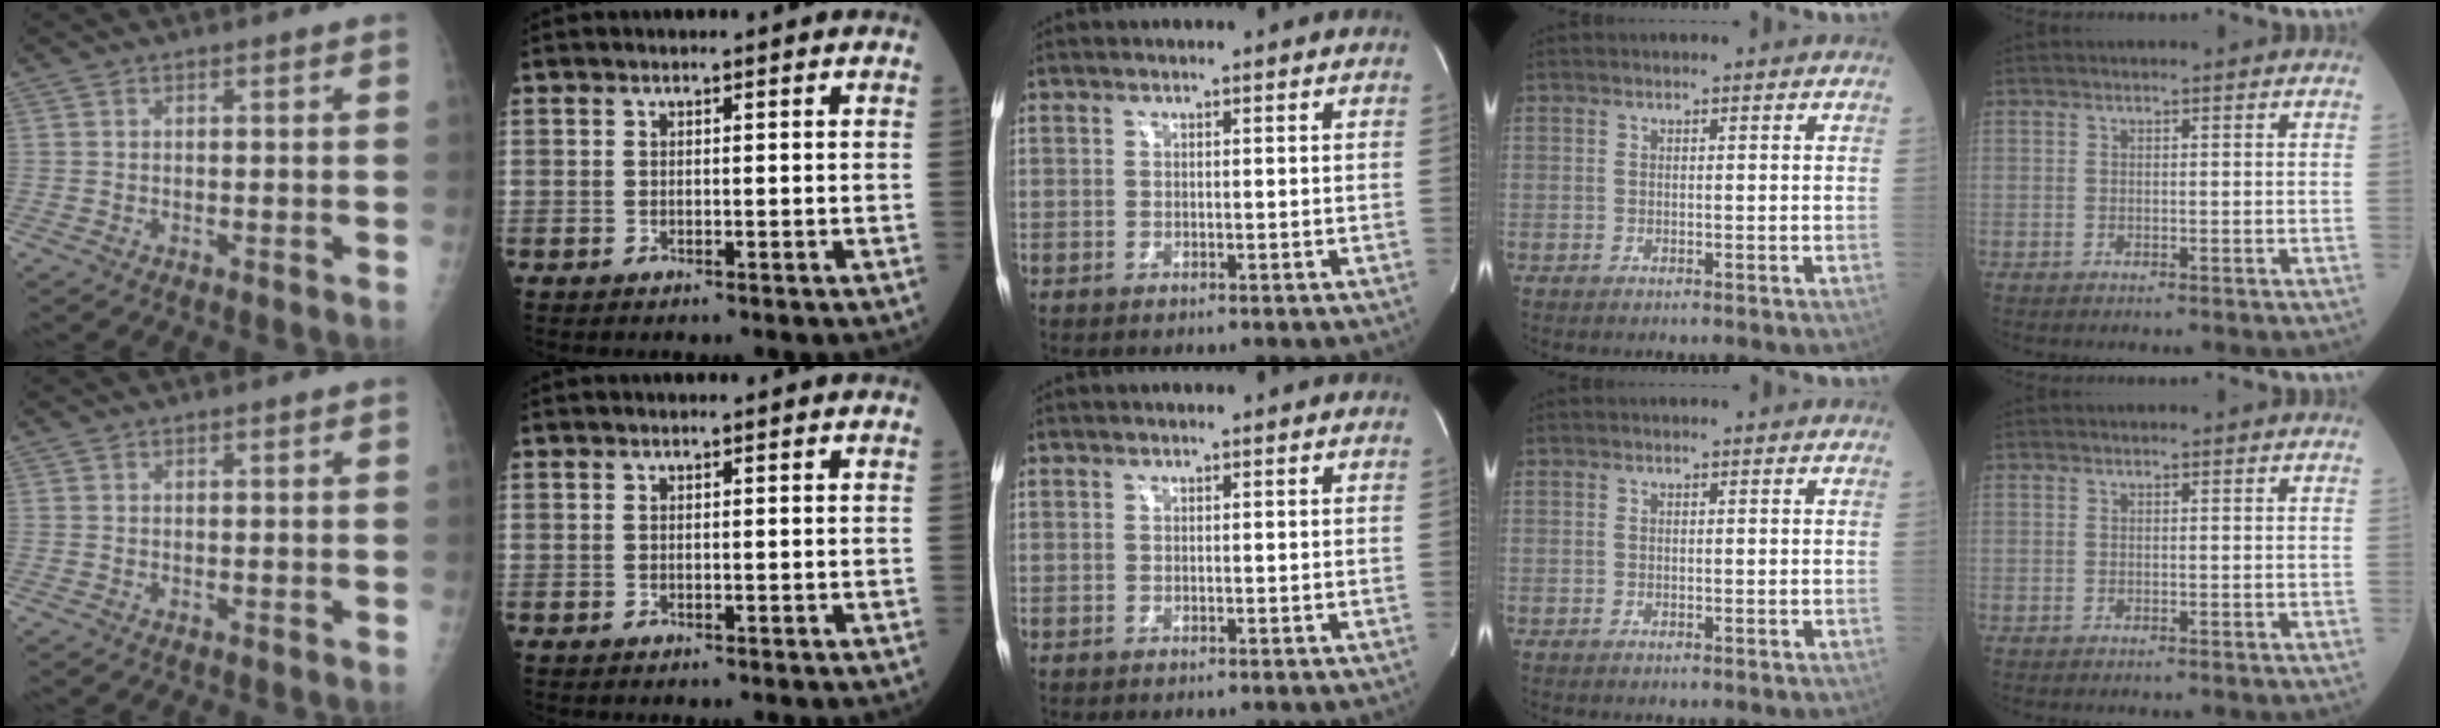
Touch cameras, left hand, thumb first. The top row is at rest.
{}